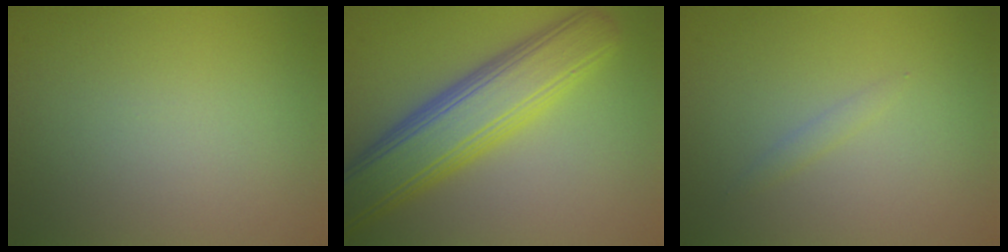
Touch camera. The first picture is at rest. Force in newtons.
{"total": 8.2, "press": 8.2, "slide": 0.4}
{"total": 0.7, "press": 0.7, "slide": 0.1}